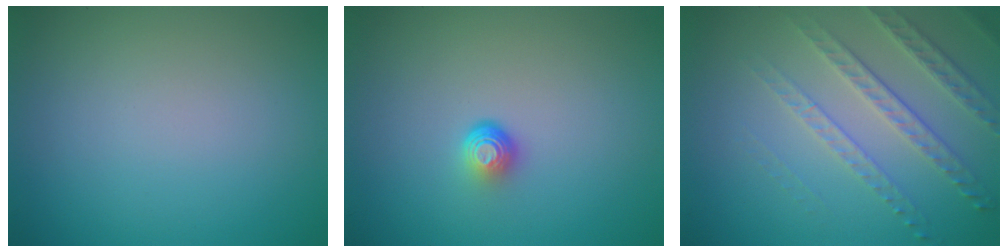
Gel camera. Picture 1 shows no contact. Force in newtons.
{"total": 1.9, "press": 1.1, "slide": 1.5}
{"total": 3.6, "press": 3.2, "slide": 1.6}